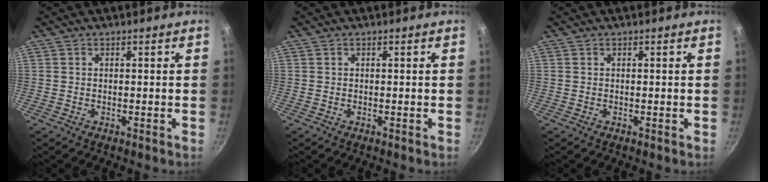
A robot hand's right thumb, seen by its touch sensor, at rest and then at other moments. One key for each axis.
{"total": 0.0}
{"total": 0.0}